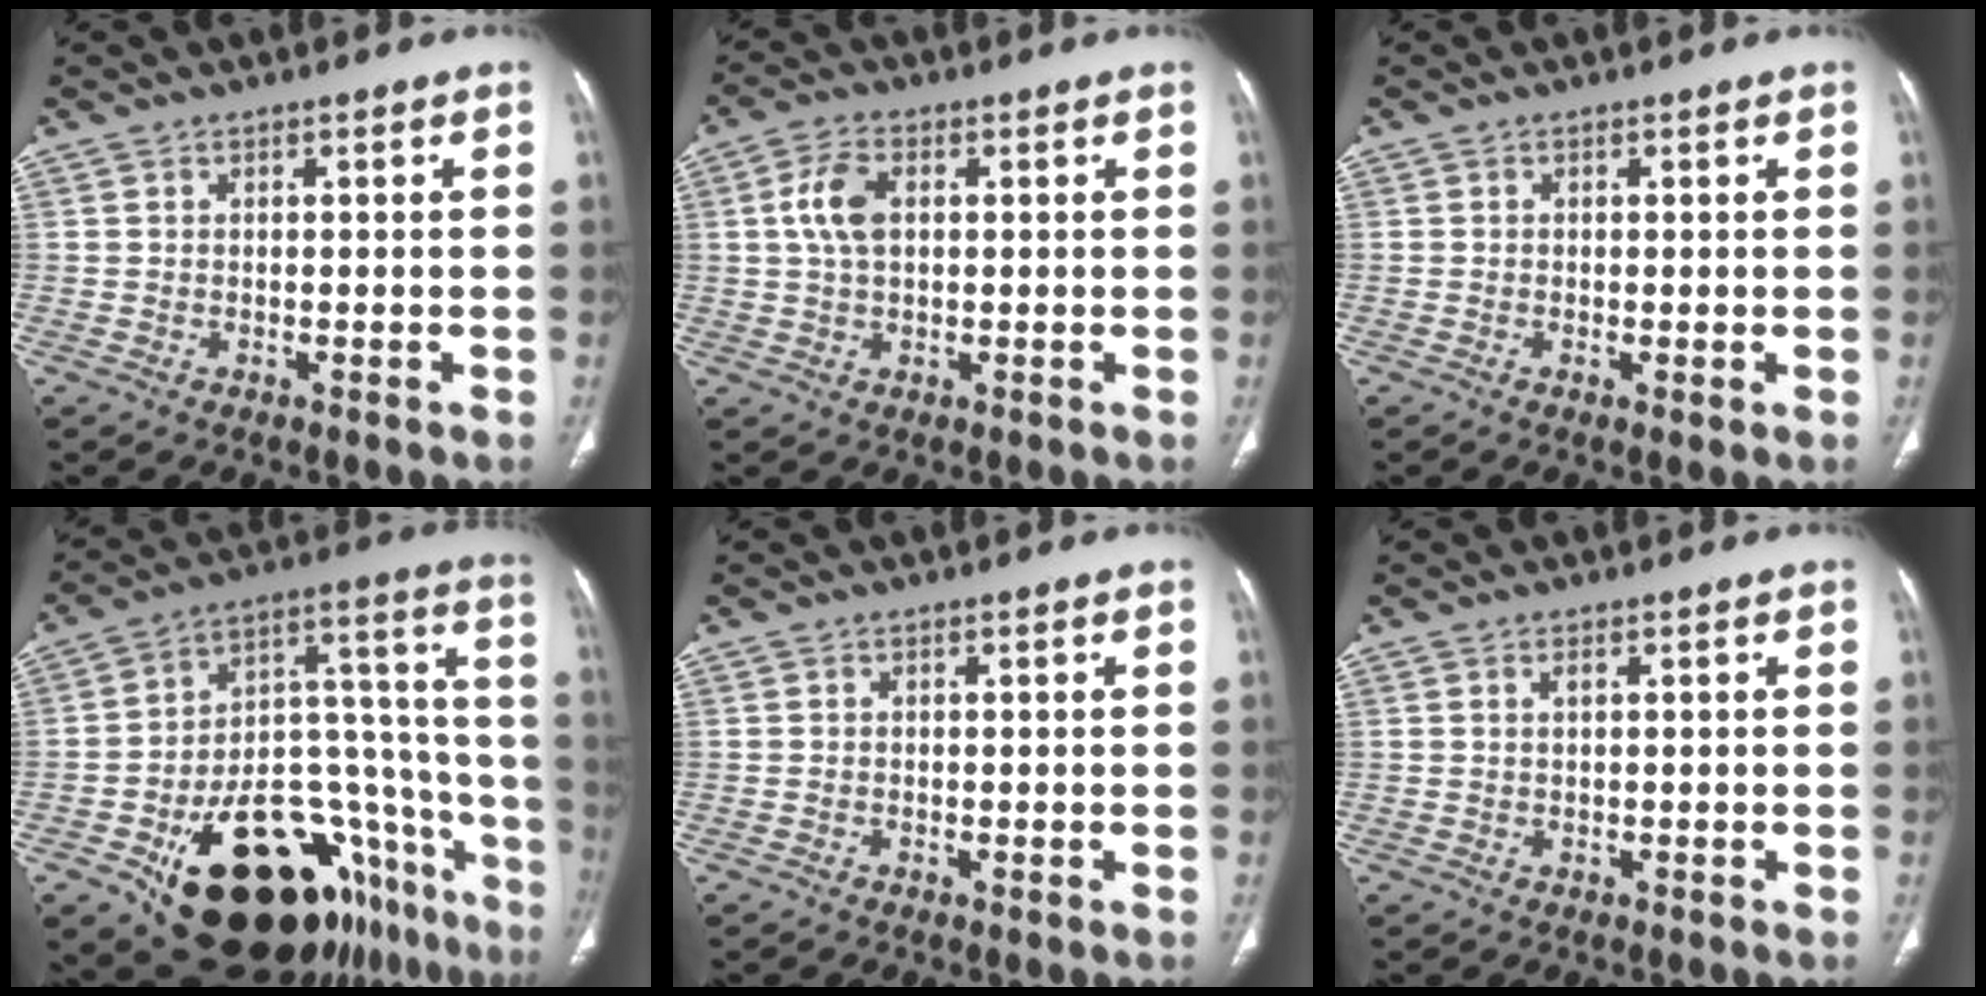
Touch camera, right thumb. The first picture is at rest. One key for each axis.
{"total": 6.0, "fx": 1.1, "fy": 3.5, "fz": 4.7, "tx": -0.099, "ty": 0.009, "tz": 0.019}
{"total": 0.8, "fx": -0.2, "fy": 0.1, "fz": 0.8, "tx": -0.021, "ty": -0.005, "tz": -0.004}
{"total": 33.3, "fx": -17.0, "fy": 16.7, "fz": 23.3, "tx": -0.251, "ty": 0.108, "tz": -0.236}
{"total": 0.0}
{"total": 0.8, "fx": 0.4, "fy": 0.3, "fz": 0.7, "tx": -0.014, "ty": 0.004, "tz": 0.007}